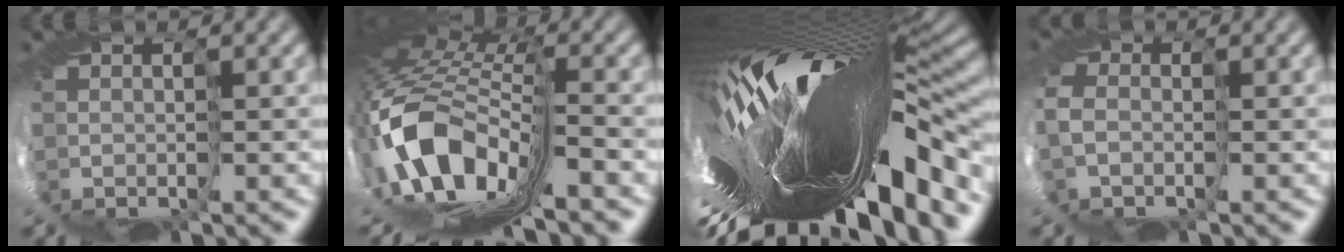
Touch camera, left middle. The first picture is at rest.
{"total": 13.3, "force": [-4.8, 6.8, 10.3], "torque": [-0.243, -0.016, -0.092]}
{"total": 18.4, "force": [-6.0, 5.9, 16.4], "torque": [-0.298, -0.043, -0.119]}
{"total": 2.9, "force": [-0.6, 2.2, 1.8], "torque": [-0.051, -0.008, -0.011]}